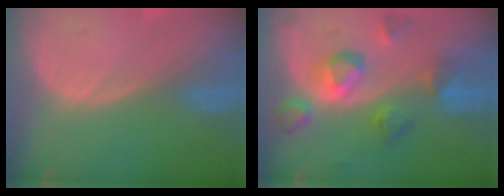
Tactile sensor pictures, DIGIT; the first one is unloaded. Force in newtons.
{"total": 7.5, "press": 7.5, "slide": 0.7}